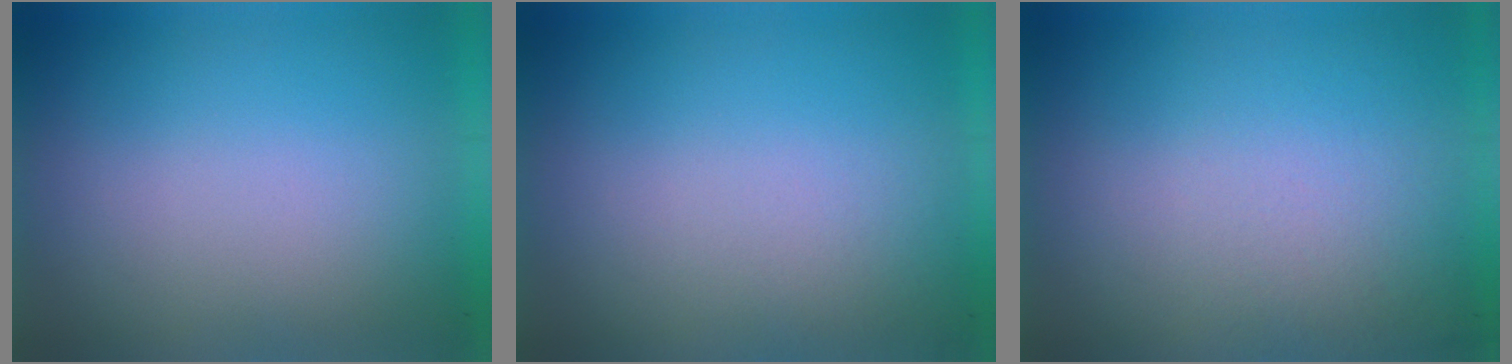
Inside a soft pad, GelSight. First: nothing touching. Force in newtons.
{"total": 2.0}
{"total": 2.7}